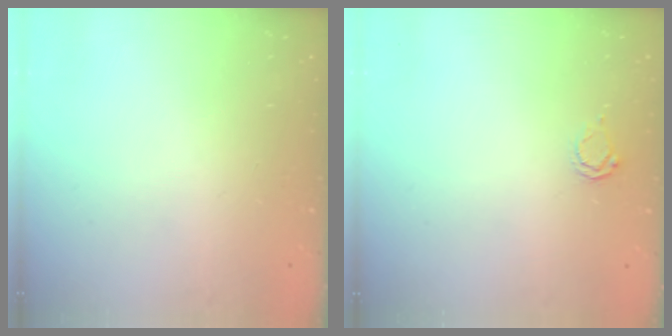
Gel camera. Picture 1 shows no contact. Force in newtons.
{"total": 2.5, "press": 2.4, "slide": 0.3}